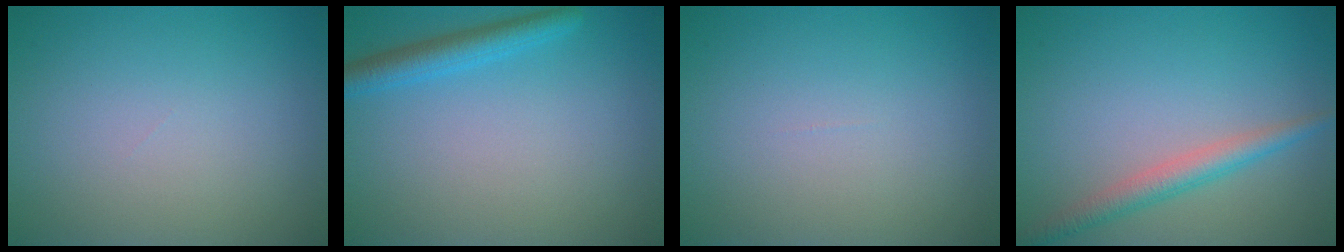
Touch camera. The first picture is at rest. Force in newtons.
{"total": 2.8, "press": 2.8, "slide": 0.1}
{"total": 0.0}
{"total": 2.8, "press": 2.8, "slide": 0.1}